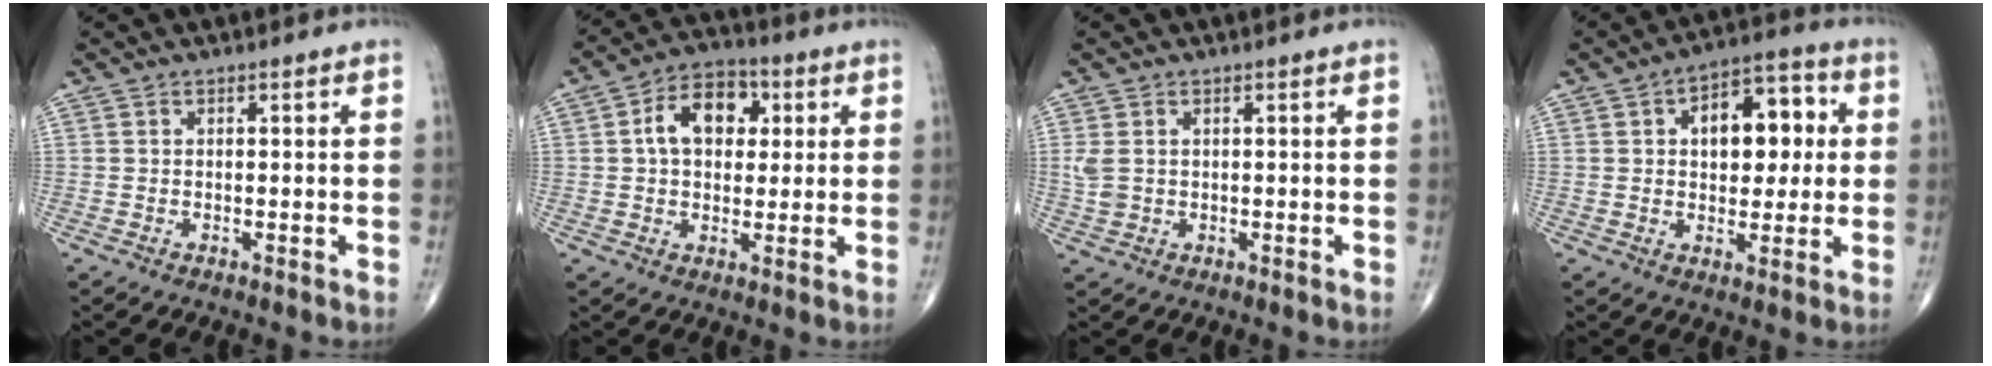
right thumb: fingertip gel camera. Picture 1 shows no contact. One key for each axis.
{"total": 10.4, "fx": 2.3, "fy": 7.1, "fz": 7.3, "tx": -0.093, "ty": 0.014, "tz": 0.030}
{"total": 2.8, "fx": 0.4, "fy": 2.0, "fz": 1.8, "tx": -0.045, "ty": 0.005, "tz": 0.013}
{"total": 12.2, "fx": 2.3, "fy": 7.2, "fz": 9.5, "tx": -0.092, "ty": 0.019, "tz": 0.030}